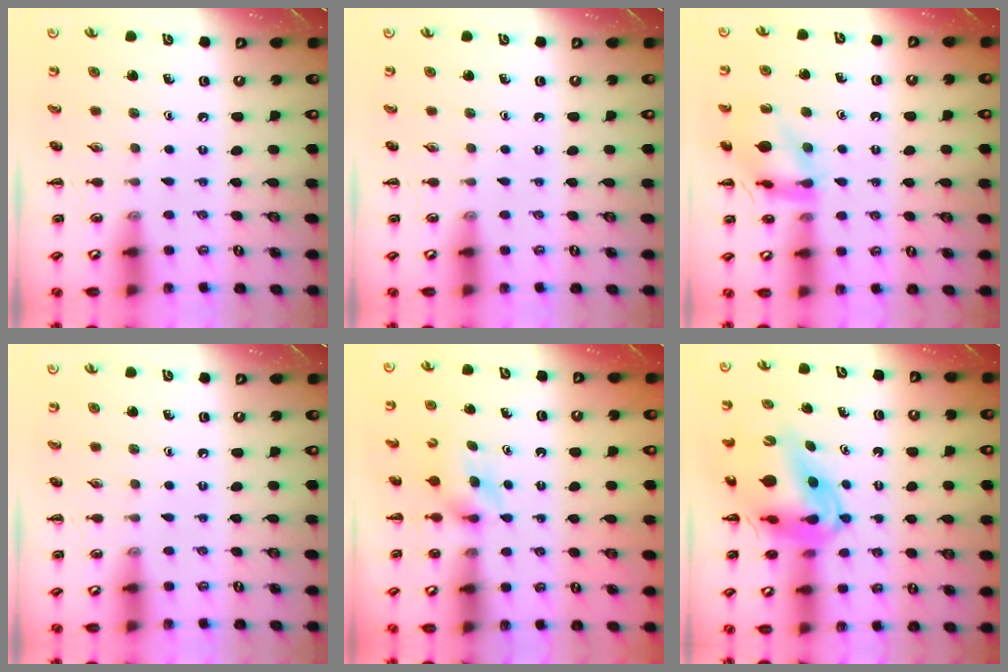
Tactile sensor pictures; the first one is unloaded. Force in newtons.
{"total": 0.0}
{"total": 14.0, "press": 13.9, "slide": 1.4}
{"total": 0.0}
{"total": 4.3, "press": 4.0, "slide": 1.5}
{"total": 11.7, "press": 11.2, "slide": 3.5}